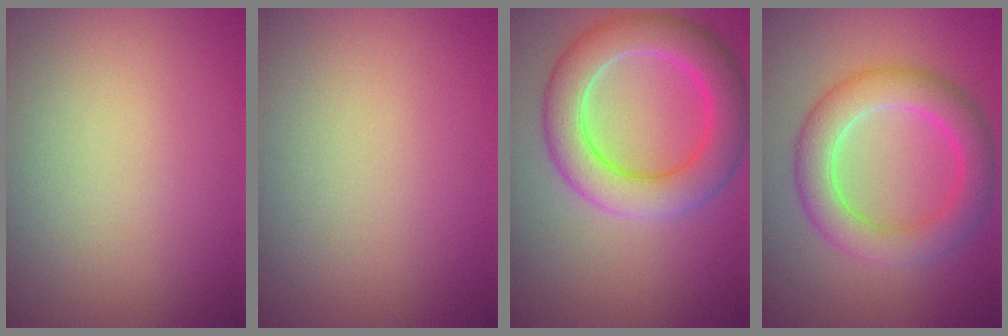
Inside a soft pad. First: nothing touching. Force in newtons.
{"total": 0.0}
{"total": 6.9, "press": 6.9, "slide": 0.5}
{"total": 5.6, "press": 5.6, "slide": 0.4}